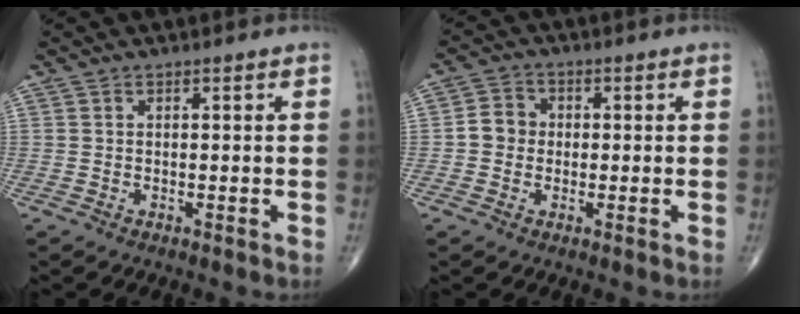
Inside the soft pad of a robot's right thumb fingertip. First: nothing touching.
{"total": 4.3, "force": [-0.3, 3.9, 1.8], "torque": [-0.019, 0.013, -0.014]}